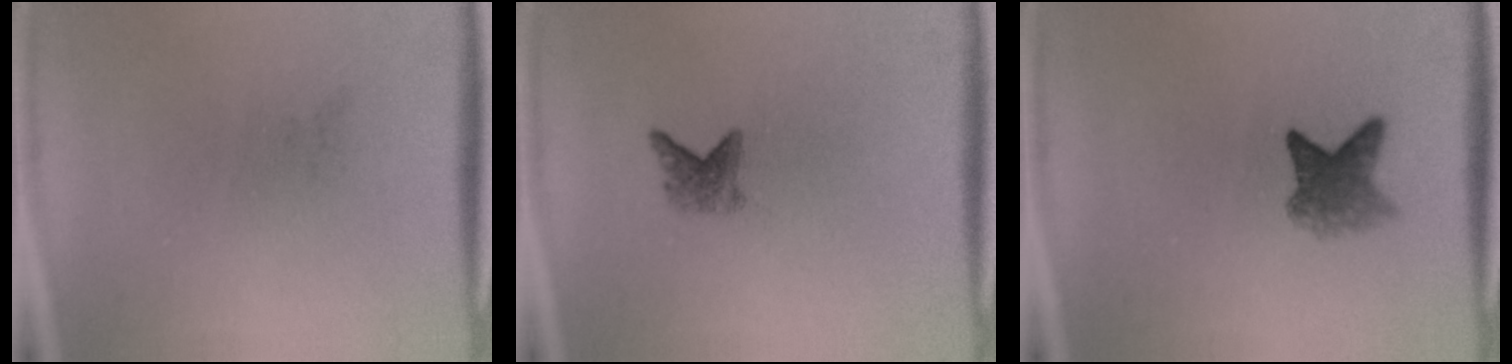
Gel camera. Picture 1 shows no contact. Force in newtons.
{"total": 2.1}
{"total": 4.1}